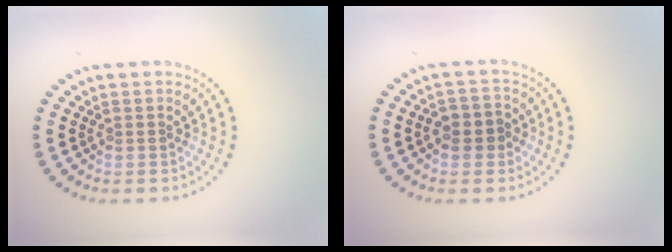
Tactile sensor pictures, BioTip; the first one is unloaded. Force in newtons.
{"total": 2.4, "press": 2.3, "slide": 0.7}